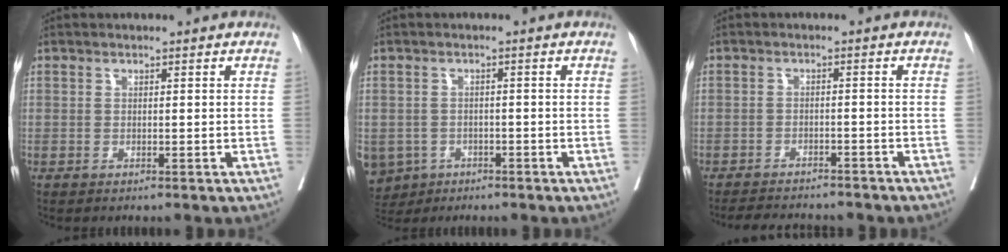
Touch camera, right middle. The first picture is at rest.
{"total": 8.4, "force": [-4.2, 6.9, 2.3], "torque": [-0.075, -0.003, -0.061]}
{"total": 9.9, "force": [-9.0, 1.9, 3.6], "torque": [-0.057, -0.007, -0.115]}